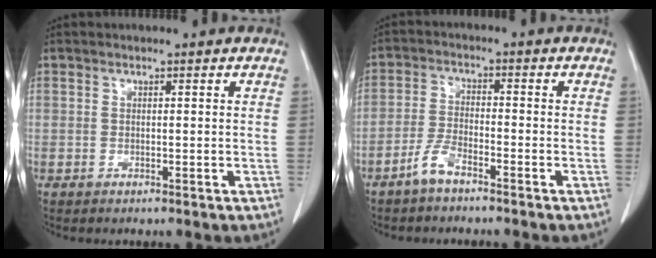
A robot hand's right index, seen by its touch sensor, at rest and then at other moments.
{"total": 3.8, "force": [-2.9, 0.8, 2.4], "torque": [-0.057, 0.002, -0.058]}